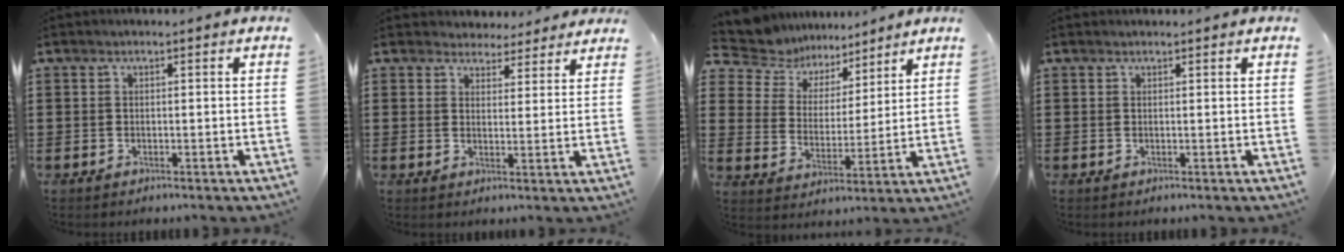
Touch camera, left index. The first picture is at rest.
{"total": 3.6, "force": [3.3, 1.3, 0.1], "torque": [-0.016, -0.007, 0.063]}
{"total": 7.0, "force": [6.1, 3.2, 0.4], "torque": [-0.052, -0.033, 0.111]}
{"total": 0.0}